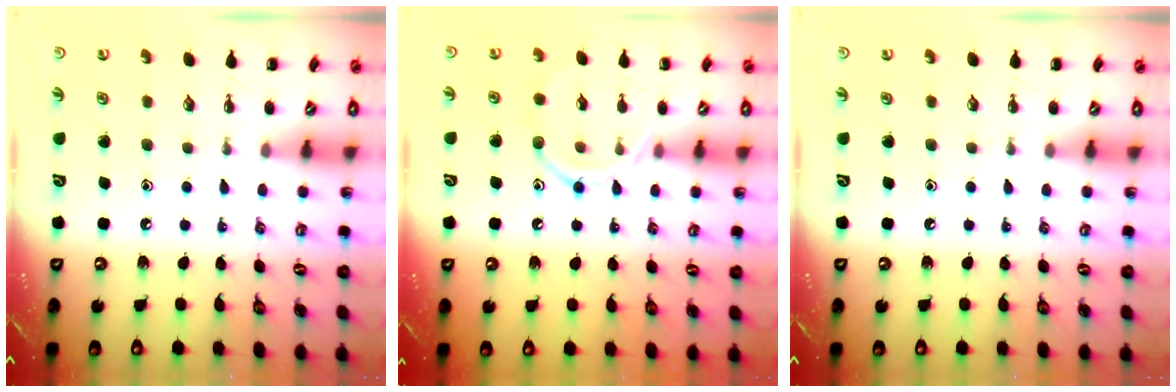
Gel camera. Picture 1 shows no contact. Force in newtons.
{"total": 10.9, "press": 10.9, "slide": 0.8}
{"total": 0.0}